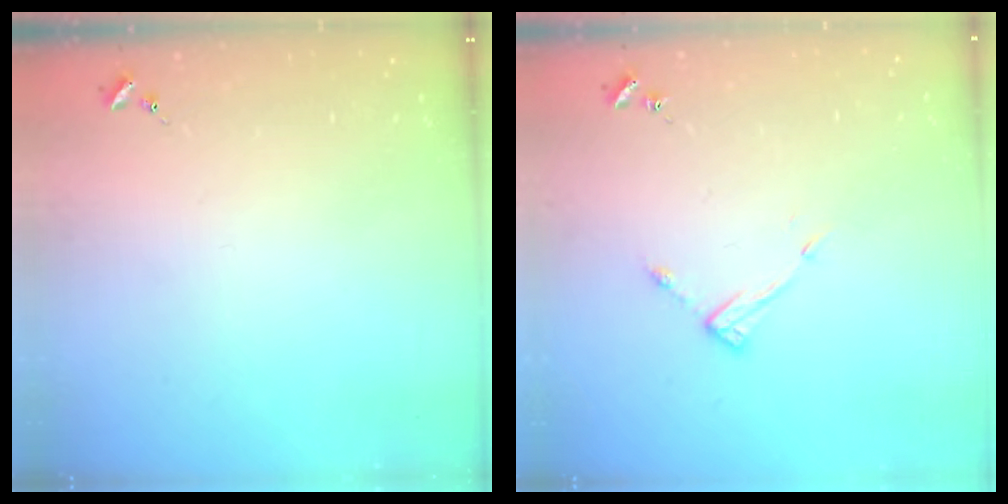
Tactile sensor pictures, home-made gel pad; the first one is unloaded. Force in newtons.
{"total": 7.9, "press": 7.9, "slide": 0.3}